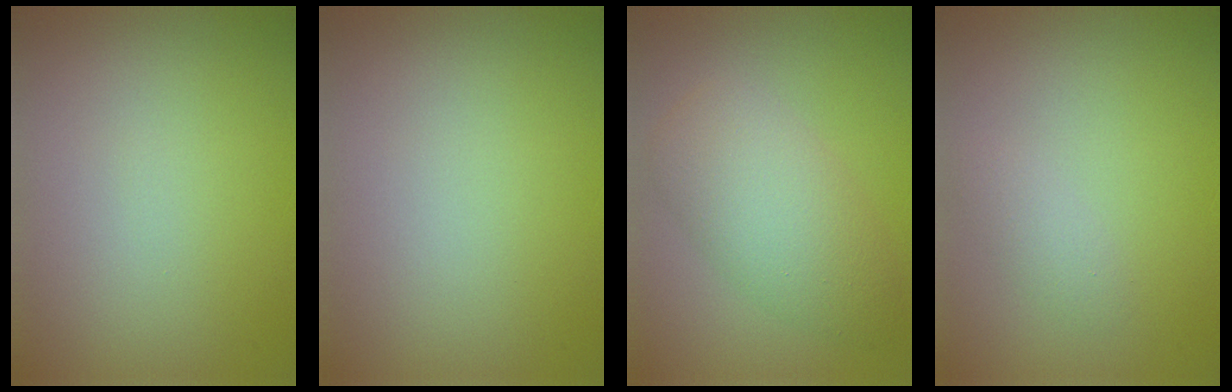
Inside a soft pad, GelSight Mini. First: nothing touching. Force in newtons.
{"total": 0.0}
{"total": 5.3, "press": 5.3, "slide": 0.2}
{"total": 1.1, "press": 1.1, "slide": 0.1}